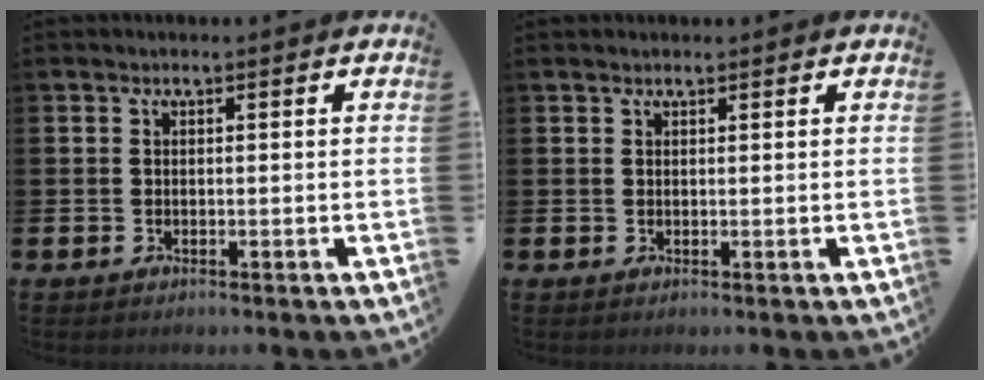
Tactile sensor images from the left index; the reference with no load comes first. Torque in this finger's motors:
{"motor_torque": [0.64, -0.97, 0.00, -0.01]}